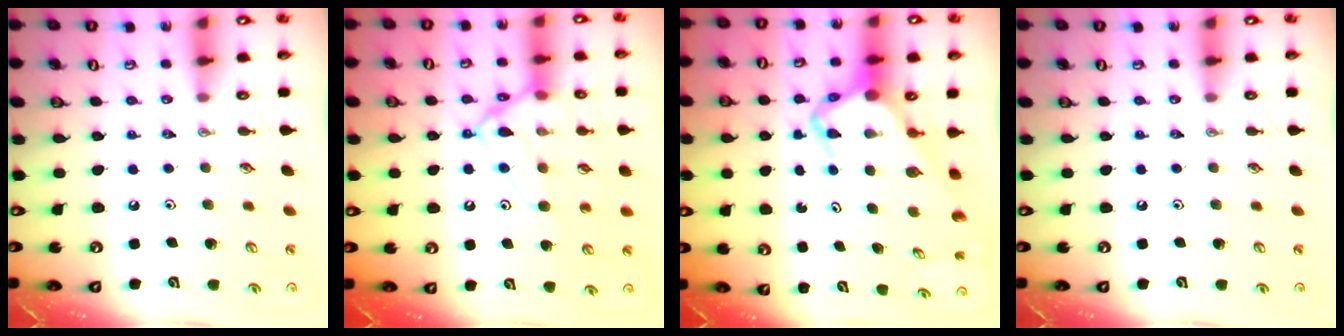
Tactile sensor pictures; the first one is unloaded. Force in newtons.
{"total": 15.9, "press": 15.8, "slide": 1.5}
{"total": 8.8, "press": 8.8, "slide": 0.7}
{"total": 0.0}